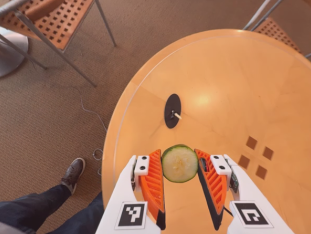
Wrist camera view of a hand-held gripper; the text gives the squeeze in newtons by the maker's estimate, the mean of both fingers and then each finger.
{"total": 7.7, "left": 7.4, "right": 8.0}